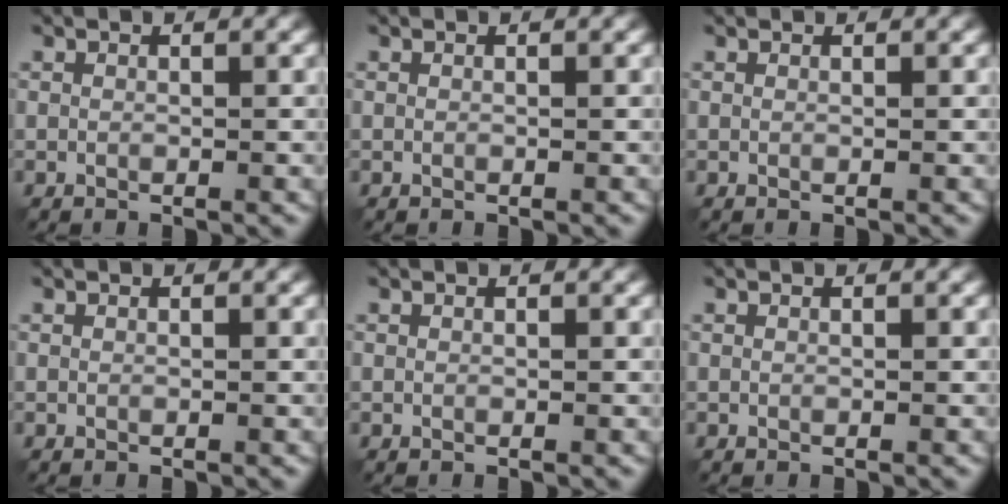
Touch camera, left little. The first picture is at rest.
{"total": 0.0}
{"total": 0.5, "force": [0.5, 0.0, 0.1], "torque": [-0.005, 0.000, 0.006]}
{"total": 0.0}
{"total": 0.0}
{"total": 0.0}